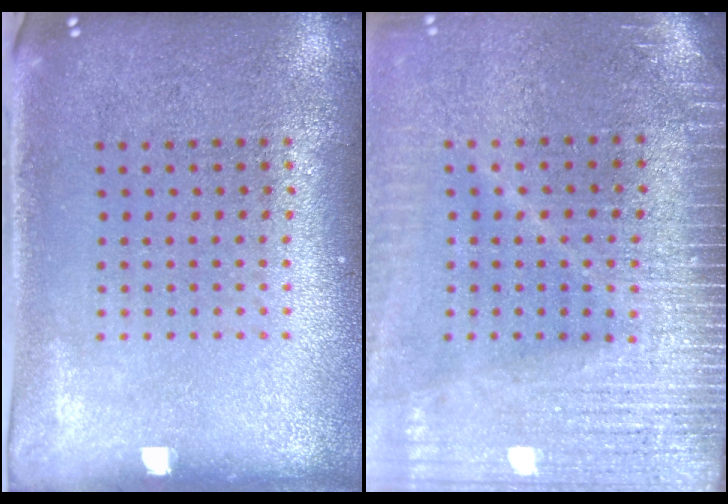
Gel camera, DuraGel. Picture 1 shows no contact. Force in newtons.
{"total": 3.8, "press": 3.3, "slide": 1.9}